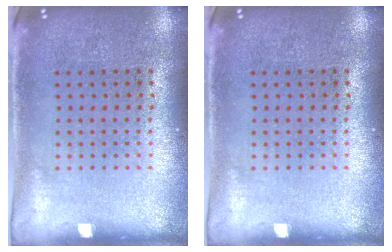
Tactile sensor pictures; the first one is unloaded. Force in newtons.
{"total": 0.0}